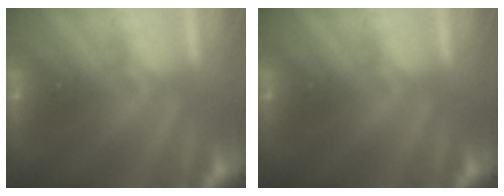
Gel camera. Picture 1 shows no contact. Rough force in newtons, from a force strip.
{"total": 0.0}